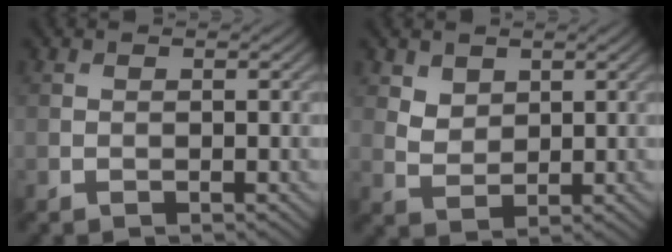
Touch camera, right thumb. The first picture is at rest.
{"total": 2.9, "force": [1.9, 2.0, 1.1], "torque": [-0.030, -0.008, 0.037]}